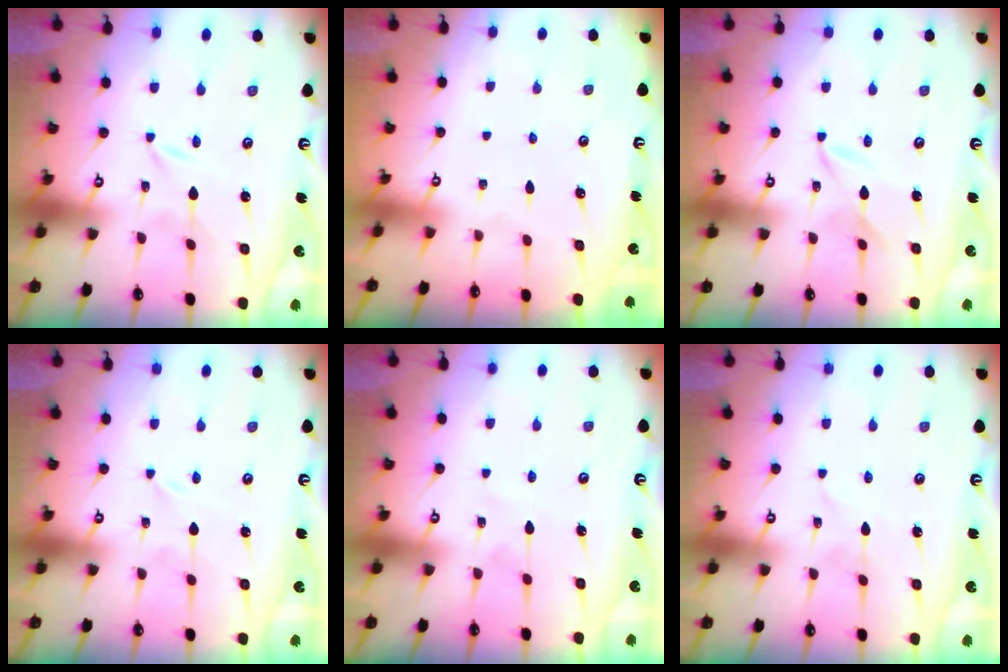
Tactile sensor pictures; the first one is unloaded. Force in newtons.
{"total": 0.0}
{"total": 4.5, "press": 4.5, "slide": 0.4}
{"total": 0.0}
{"total": 3.8, "press": 3.8, "slide": 0.4}
{"total": 1.6, "press": 1.6, "slide": 0.1}